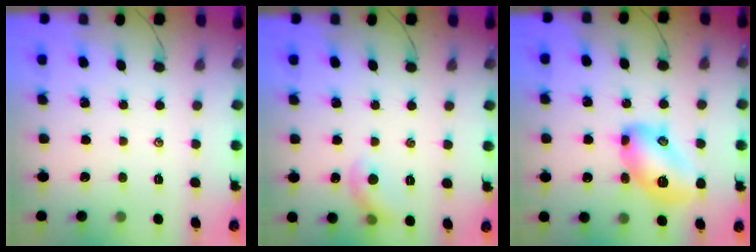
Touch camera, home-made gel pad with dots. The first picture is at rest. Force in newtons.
{"total": 6.0, "press": 5.9, "slide": 1.2}
{"total": 13.2, "press": 13.1, "slide": 0.7}